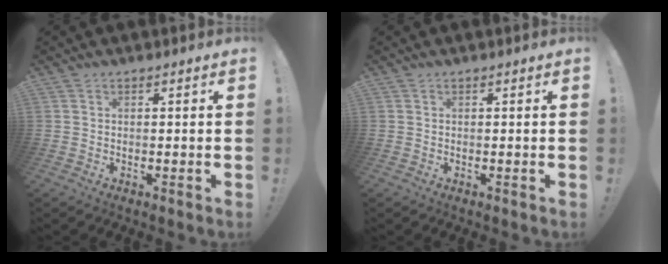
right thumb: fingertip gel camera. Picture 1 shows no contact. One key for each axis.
{"total": 0.0}